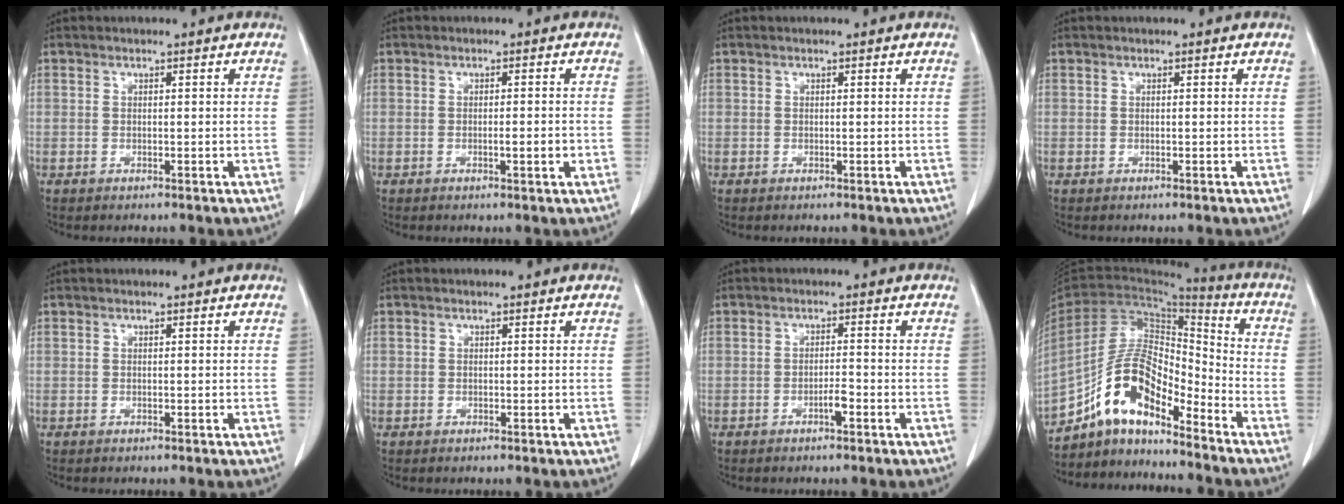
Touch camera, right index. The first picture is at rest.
{"total": 2.0, "force": [-0.5, 0.3, 1.9], "torque": [-0.032, 0.001, -0.005]}
{"total": 0.0}
{"total": 0.0}
{"total": 0.0}
{"total": 0.0}
{"total": 1.9, "force": [-1.1, 0.3, 1.5], "torque": [-0.027, 0.003, -0.017]}
{"total": 12.9, "force": [-9.6, 4.2, 7.5], "torque": [-0.137, 0.038, -0.172]}